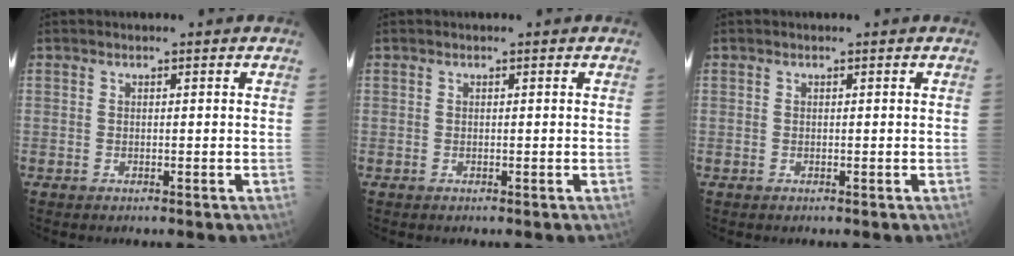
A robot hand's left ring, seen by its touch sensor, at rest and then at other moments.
{"total": 0.0}
{"total": 0.0}